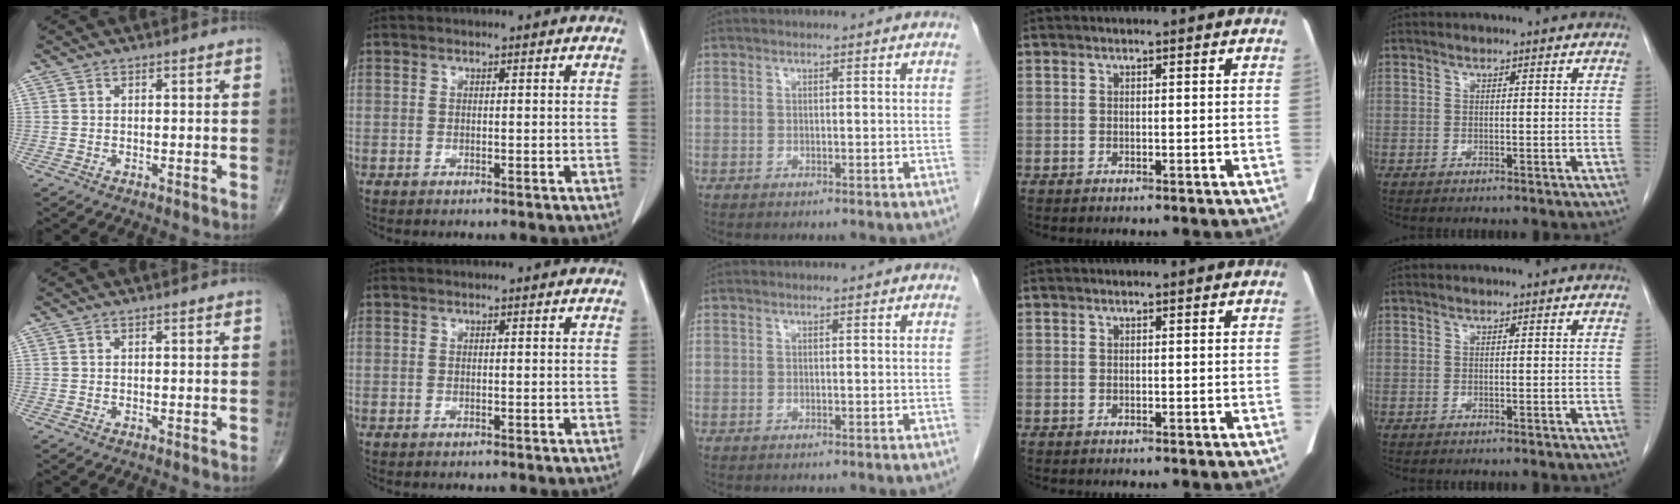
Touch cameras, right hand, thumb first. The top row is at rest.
{}